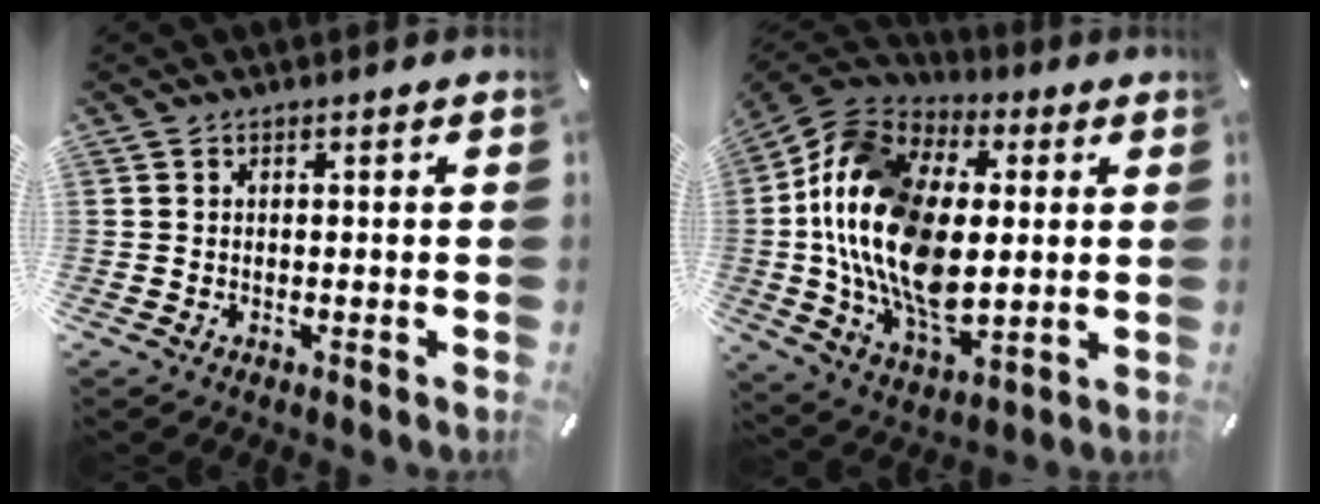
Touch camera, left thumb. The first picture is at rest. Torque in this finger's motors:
{"motor_torque": [2.32, 2.69, 2.77, 0.00, 1.05]}